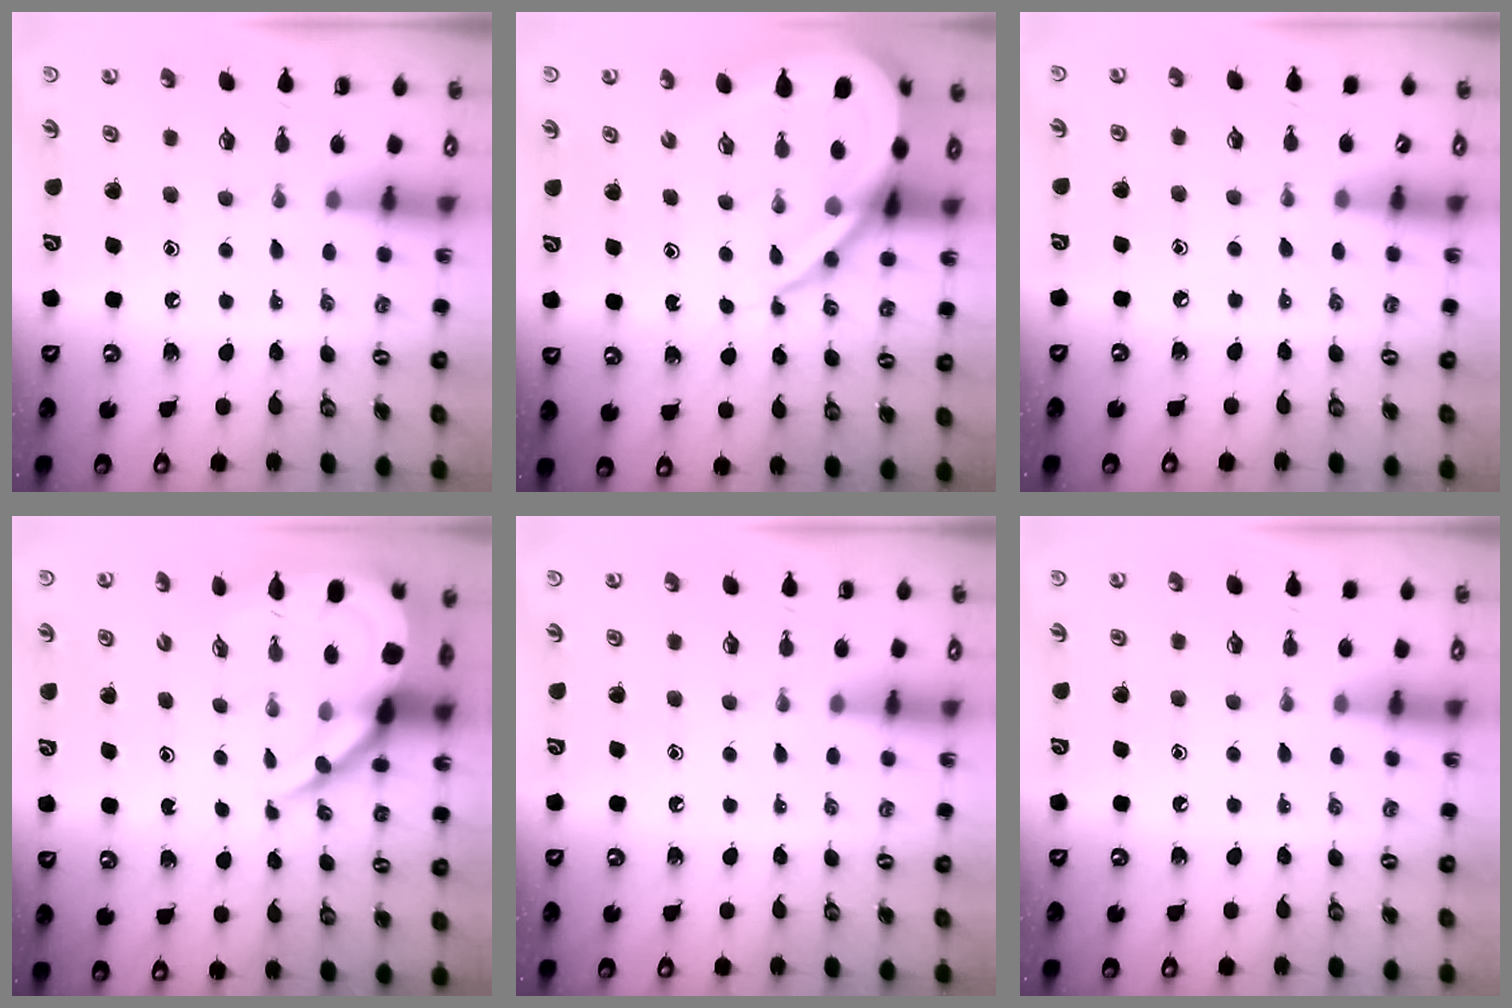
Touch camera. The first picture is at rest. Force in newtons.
{"total": 12.9, "press": 12.8, "slide": 1.5}
{"total": 2.3, "press": 2.3, "slide": 0.4}
{"total": 11.4, "press": 11.3, "slide": 1.2}
{"total": 0.0}
{"total": 1.9, "press": 1.9, "slide": 0.1}